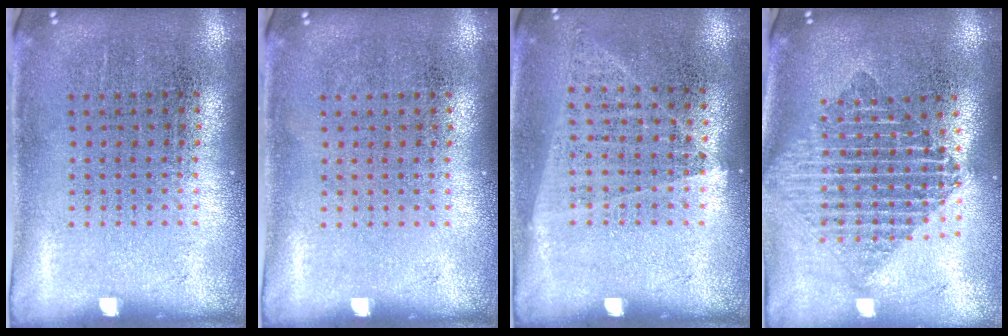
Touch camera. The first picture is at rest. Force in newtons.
{"total": 0.0}
{"total": 1.0, "press": 0.9, "slide": 0.5}
{"total": 1.9, "press": 1.6, "slide": 1.0}